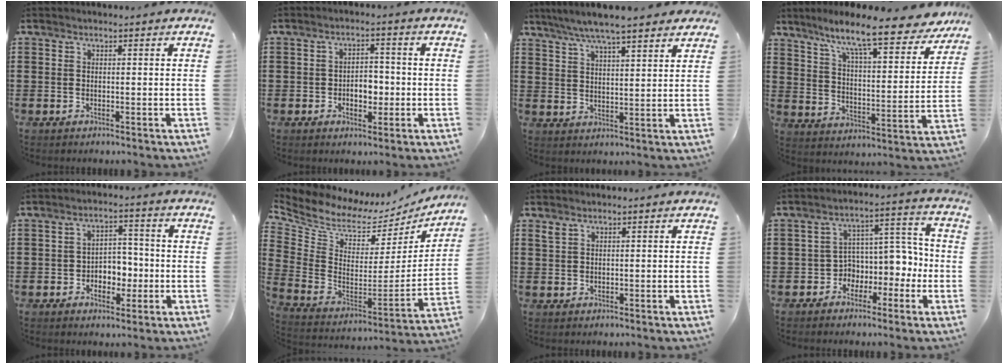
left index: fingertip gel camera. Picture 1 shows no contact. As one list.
[{"total": 3.9, "force": [-0.9, 2.4, 2.9], "torque": [-0.050, 0.004, -0.024]}, {"total": 6.1, "force": [5.3, 0.6, 3.0], "torque": [-0.075, -0.013, 0.093]}, {"total": 10.6, "force": [8.9, 0.3, 5.8], "torque": [-0.127, -0.059, 0.142]}, {"total": 4.5, "force": [-1.4, 3.6, 2.3], "torque": [-0.045, 0.008, -0.033]}, {"total": 5.8, "force": [5.1, 2.1, 1.7], "torque": [-0.070, -0.057, 0.083]}, {"total": 1.0, "force": [0.7, 0.5, 0.4], "torque": [-0.012, 0.003, 0.014]}, {"total": 5.6, "force": [-1.8, 4.9, 2.0], "torque": [-0.055, 0.001, -0.036]}]